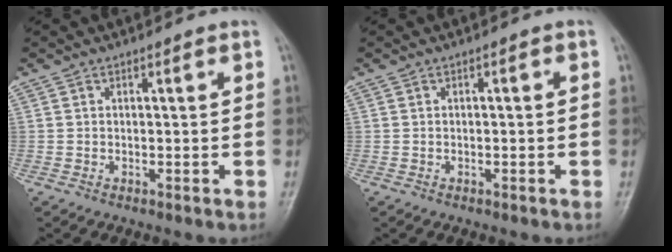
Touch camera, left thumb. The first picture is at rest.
{"total": 0.6, "force": [-0.1, 0.2, 0.6], "torque": [-0.012, 0.005, 0.001]}